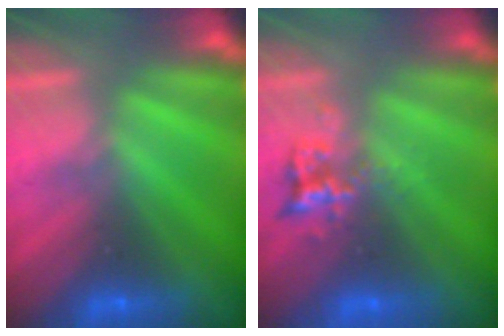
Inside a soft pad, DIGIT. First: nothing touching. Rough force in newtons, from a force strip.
{"total": 2.4}